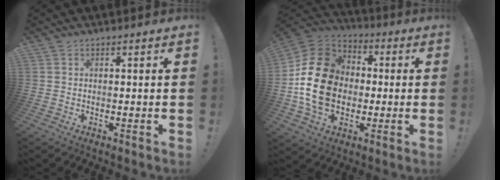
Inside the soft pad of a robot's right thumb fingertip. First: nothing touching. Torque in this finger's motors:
{"motor_torque": [2.21, 2.79, 1.46, -0.99, 0.58]}